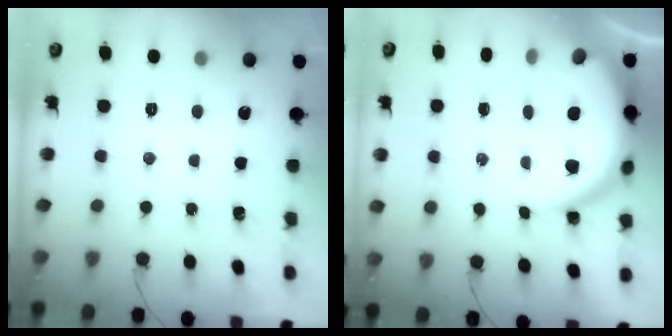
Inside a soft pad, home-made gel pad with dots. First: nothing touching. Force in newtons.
{"total": 9.4, "press": 9.4, "slide": 0.5}